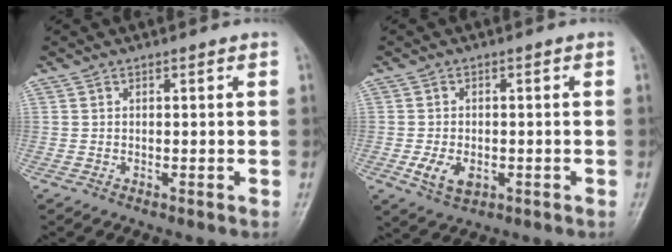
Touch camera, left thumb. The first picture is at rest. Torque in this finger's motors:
{"motor_torque": [-0.28, 0.41, 0.05, 0.17, 0.03]}